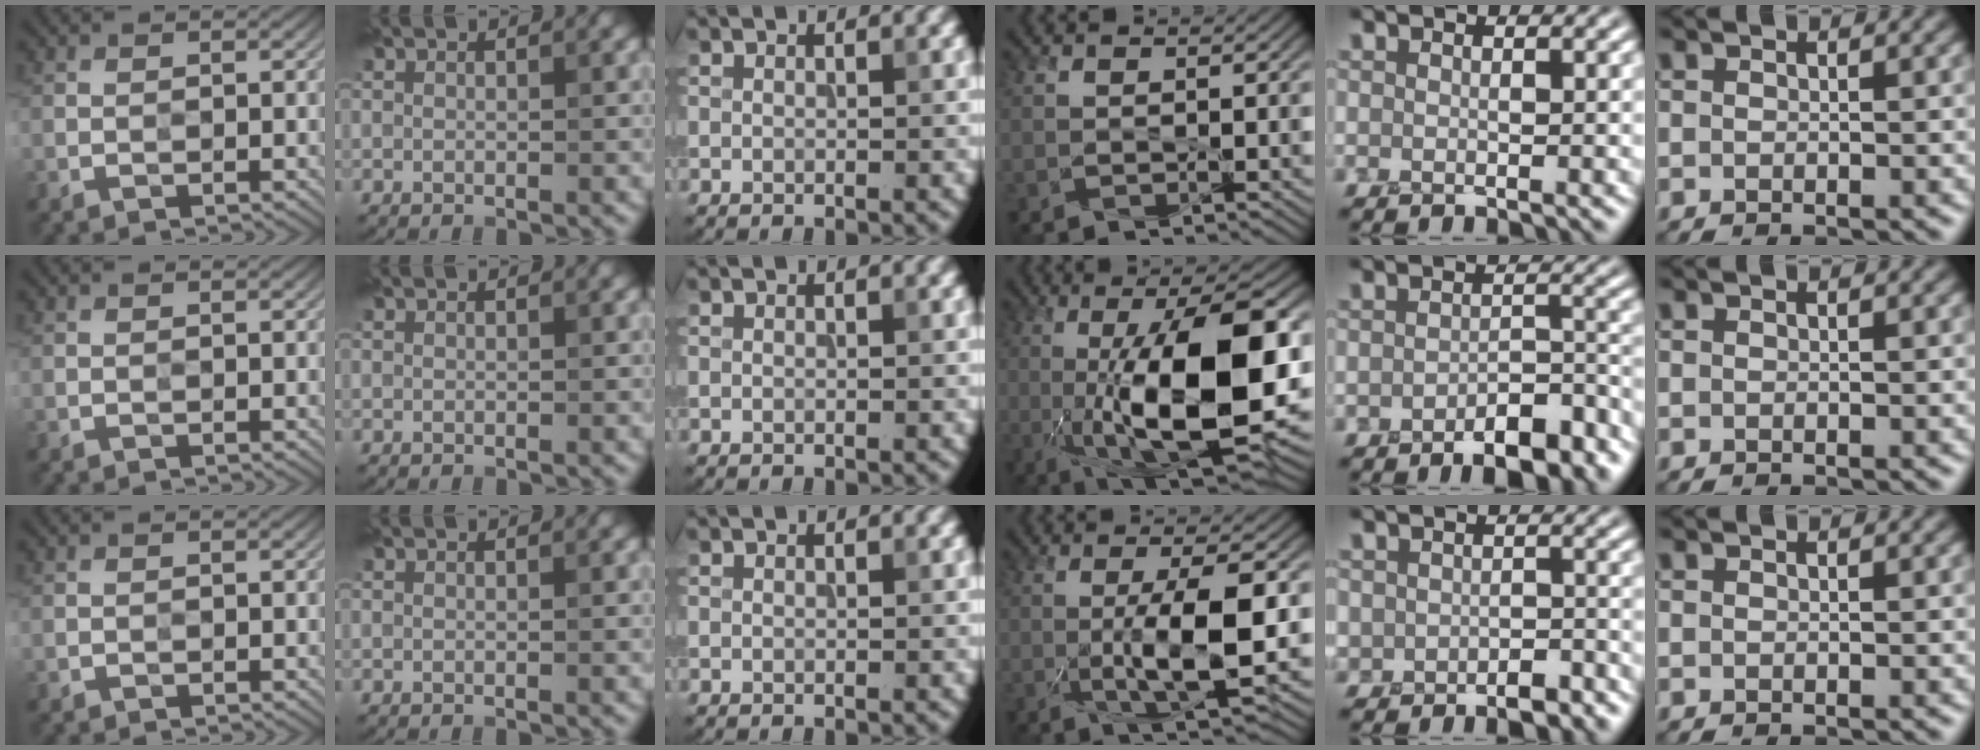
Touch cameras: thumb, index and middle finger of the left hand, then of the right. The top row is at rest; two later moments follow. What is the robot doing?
{"motion": "peel", "object": "velcro strap"}